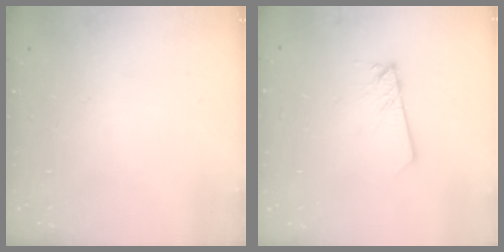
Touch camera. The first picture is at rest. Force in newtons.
{"total": 1.9, "press": 1.9, "slide": 0.2}